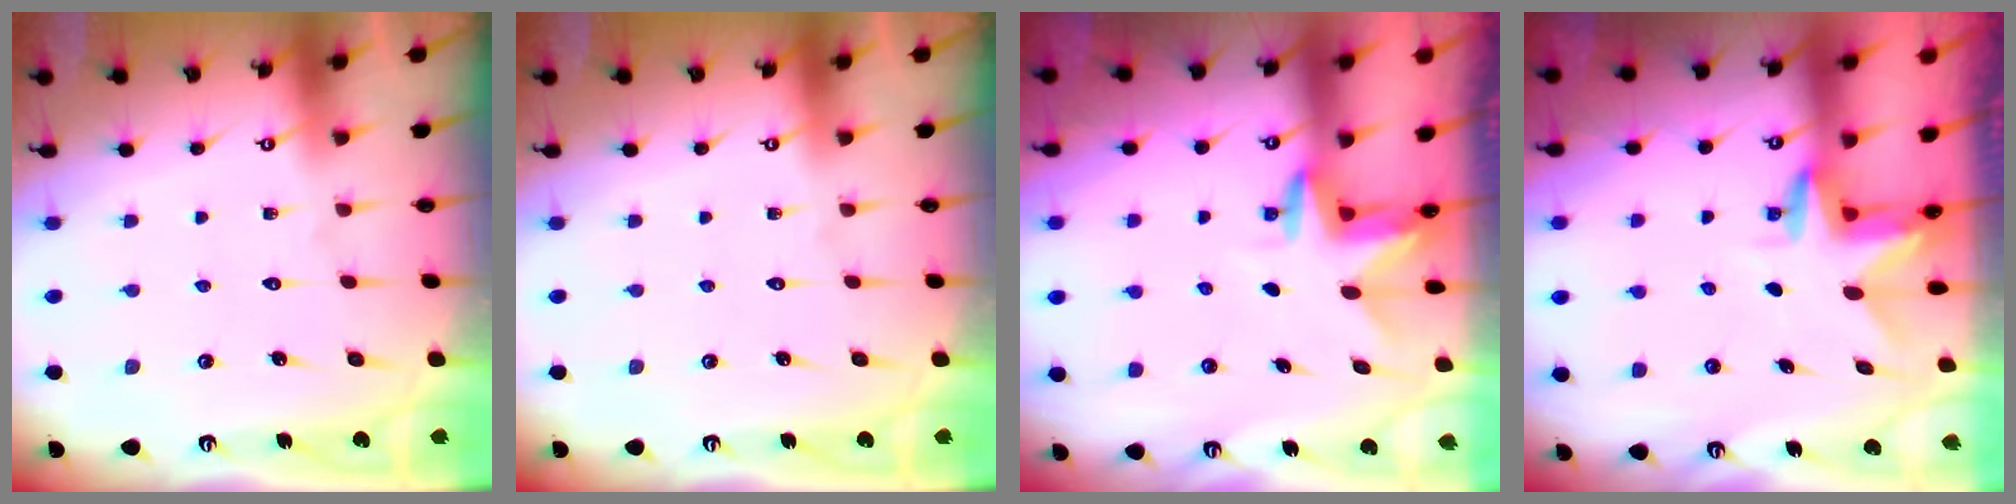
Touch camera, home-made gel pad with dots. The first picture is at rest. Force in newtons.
{"total": 0.0}
{"total": 2.7, "press": 2.7, "slide": 0.2}
{"total": 3.0, "press": 3.0, "slide": 0.2}